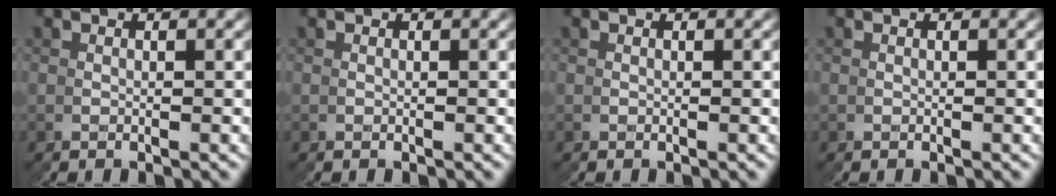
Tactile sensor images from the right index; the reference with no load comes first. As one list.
[{"total": 0.0}, {"total": 0.0}, {"total": 0.0}]